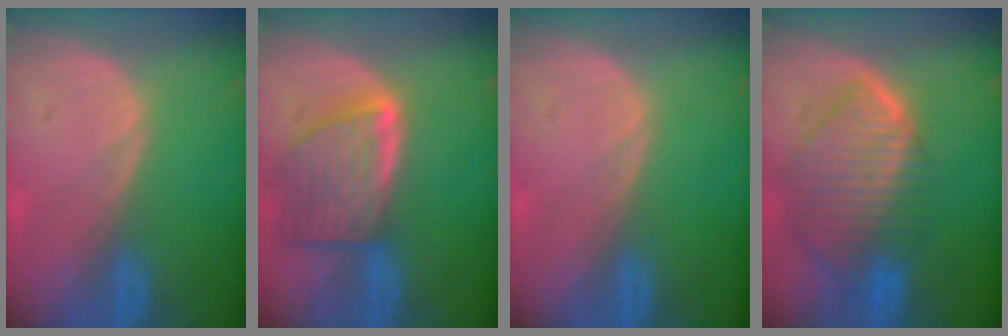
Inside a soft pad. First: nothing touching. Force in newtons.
{"total": 8.1, "press": 7.4, "slide": 3.3}
{"total": 0.0}
{"total": 10.3, "press": 8.8, "slide": 5.3}